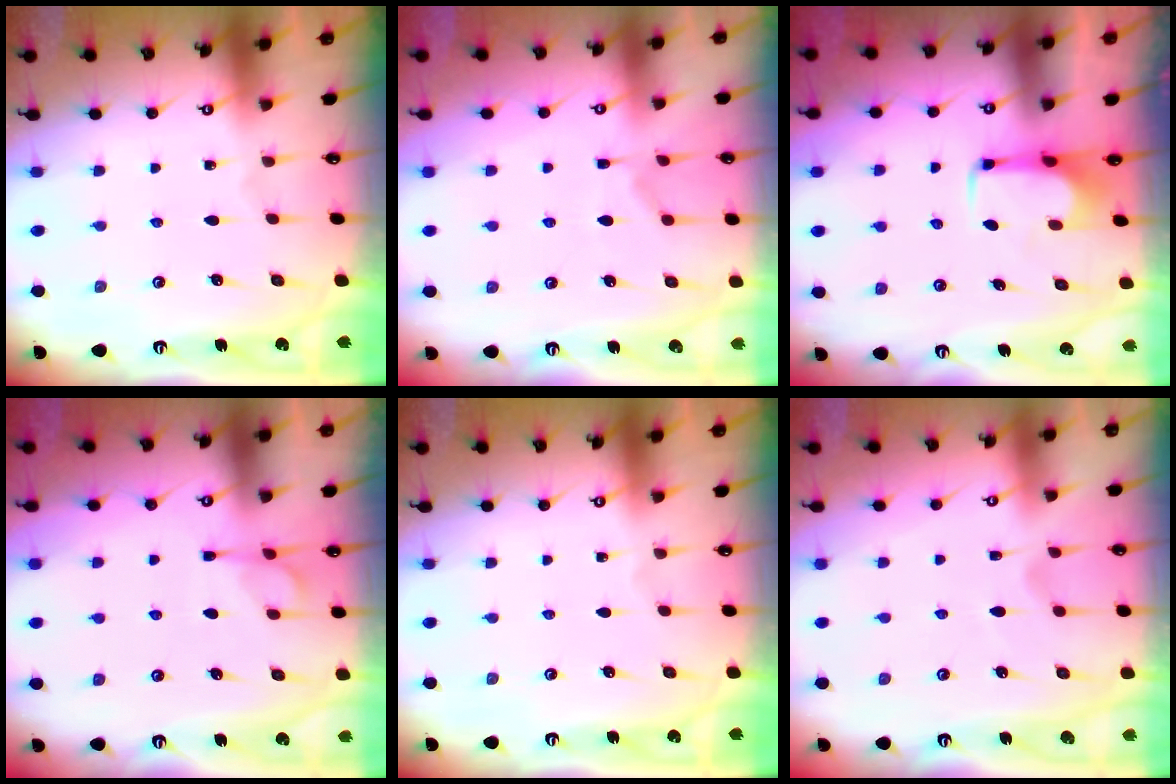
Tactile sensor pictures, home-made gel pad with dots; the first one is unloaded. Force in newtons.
{"total": 1.9, "press": 1.4, "slide": 1.3}
{"total": 1.9, "press": 1.9, "slide": 0.2}
{"total": 1.2, "press": 0.2, "slide": 1.2}
{"total": 0.0}
{"total": 1.1, "press": 0.2, "slide": 1.1}